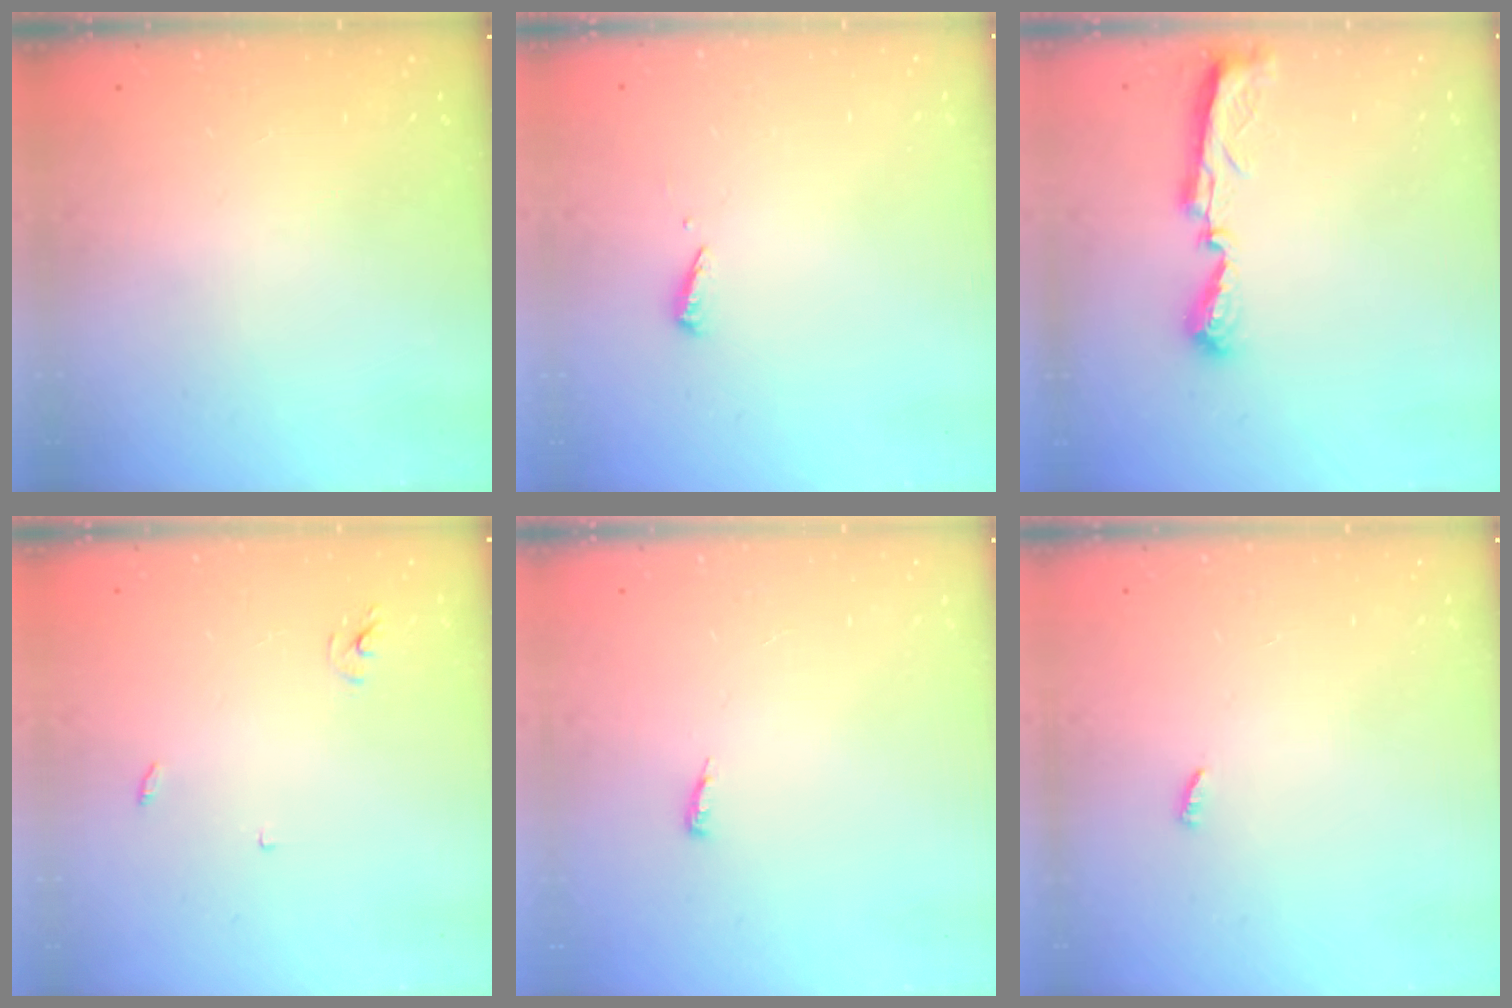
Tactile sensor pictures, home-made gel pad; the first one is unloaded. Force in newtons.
{"total": 2.5, "press": 2.5, "slide": 0.1}
{"total": 8.0, "press": 8.0, "slide": 0.4}
{"total": 2.5, "press": 2.5, "slide": 0.1}
{"total": 4.6, "press": 4.5, "slide": 0.9}
{"total": 1.9, "press": 1.9, "slide": 0.3}